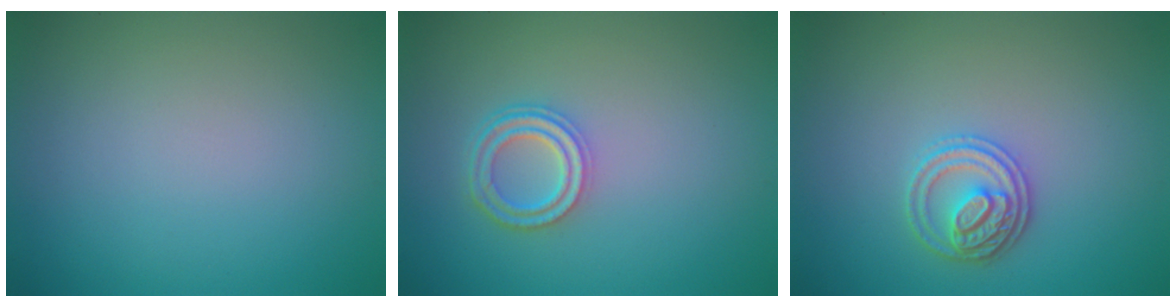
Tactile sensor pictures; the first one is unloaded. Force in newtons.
{"total": 3.3, "press": 2.6, "slide": 2.1}
{"total": 2.9, "press": 2.8, "slide": 0.7}